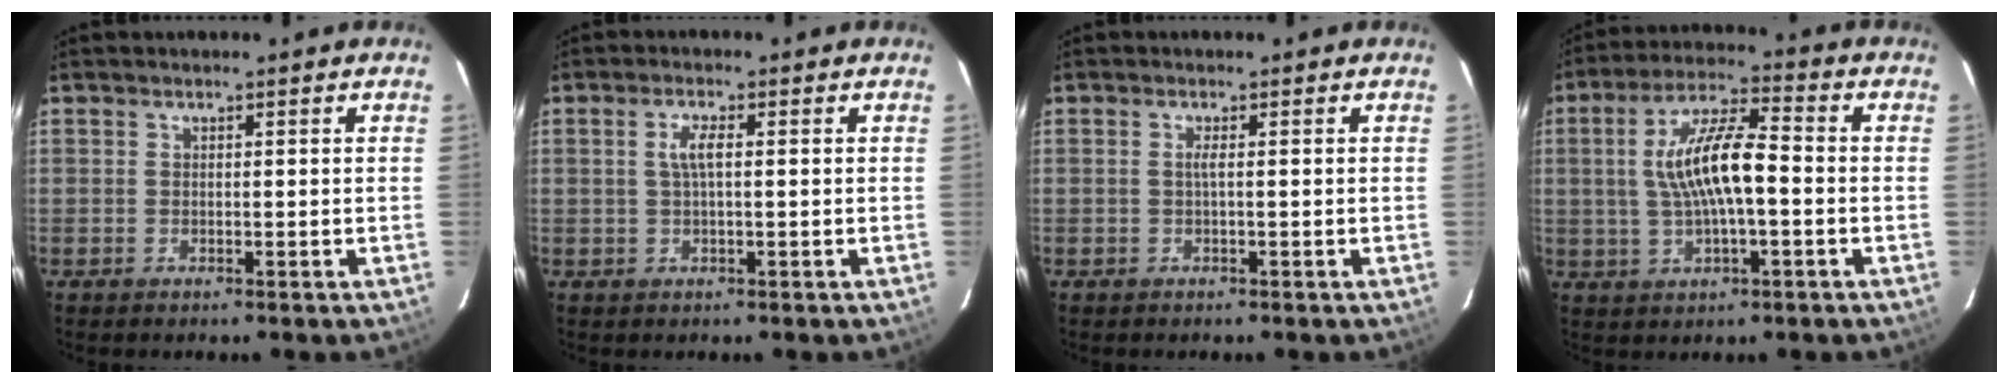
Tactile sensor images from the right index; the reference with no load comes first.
{"total": 2.7, "force": [0.3, 0.4, 2.6], "torque": [-0.053, 0.005, 0.007]}
{"total": 0.8, "force": [0.0, -0.3, 0.8], "torque": [-0.011, 0.002, -0.002]}
{"total": 11.5, "force": [-0.5, 3.0, 11.1], "torque": [-0.210, 0.012, -0.007]}